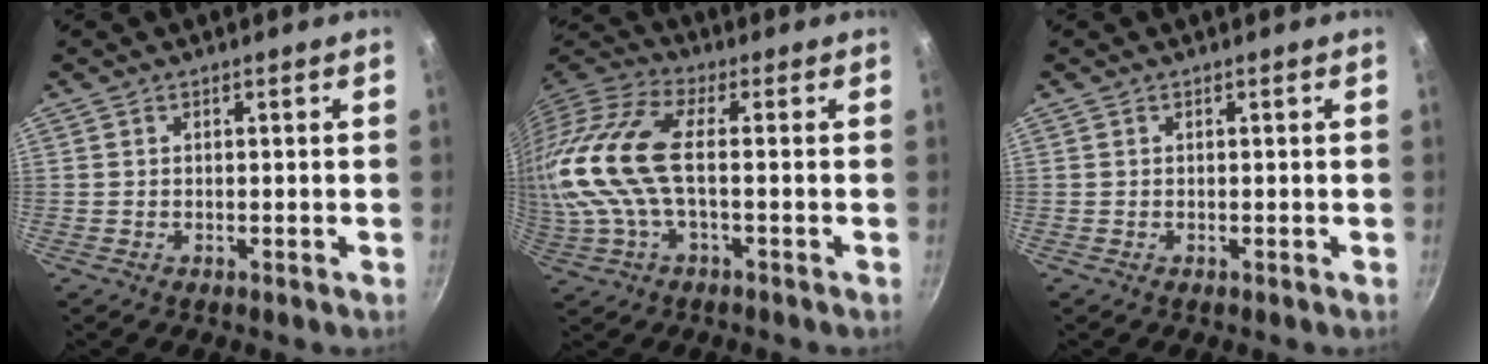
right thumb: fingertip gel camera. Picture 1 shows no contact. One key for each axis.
{"total": 17.9, "fx": -0.1, "fy": 7.9, "fz": 16.0, "tx": -0.352, "ty": 0.015, "tz": -0.016}
{"total": 0.0}